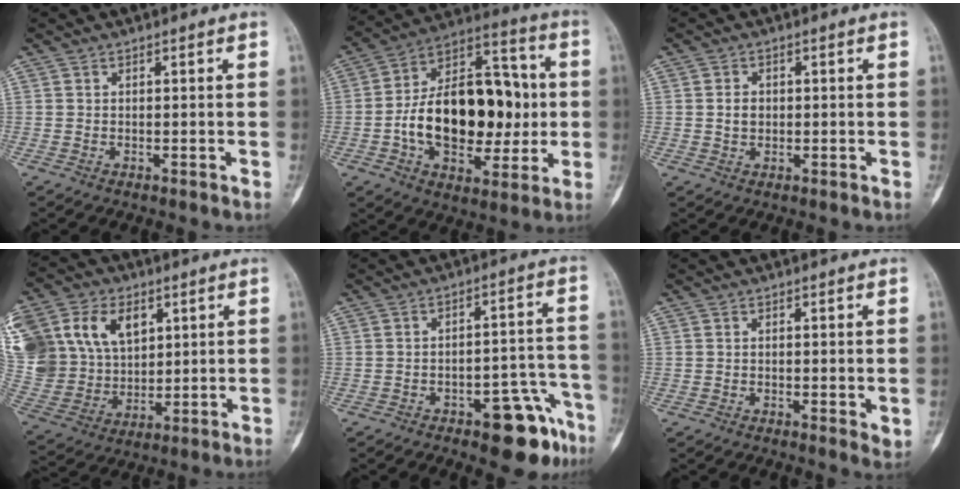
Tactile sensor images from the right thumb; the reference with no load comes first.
{"total": 25.0, "force": [-1.6, 15.2, 19.8], "torque": [-0.285, 0.035, -0.019]}
{"total": 2.4, "force": [0.1, 1.9, 1.4], "torque": [-0.019, 0.003, 0.001]}
{"total": 27.3, "force": [9.8, 19.9, 15.9], "torque": [-0.369, 0.040, 0.204]}
{"total": 11.4, "force": [-6.8, 4.2, 8.1], "torque": [-0.073, 0.052, -0.084]}
{"total": 2.1, "force": [0.1, 0.6, 2.0], "torque": [-0.026, -0.008, 0.001]}